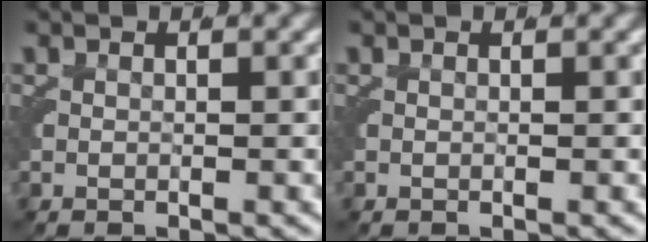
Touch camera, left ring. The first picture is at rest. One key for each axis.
{"total": 0.0}